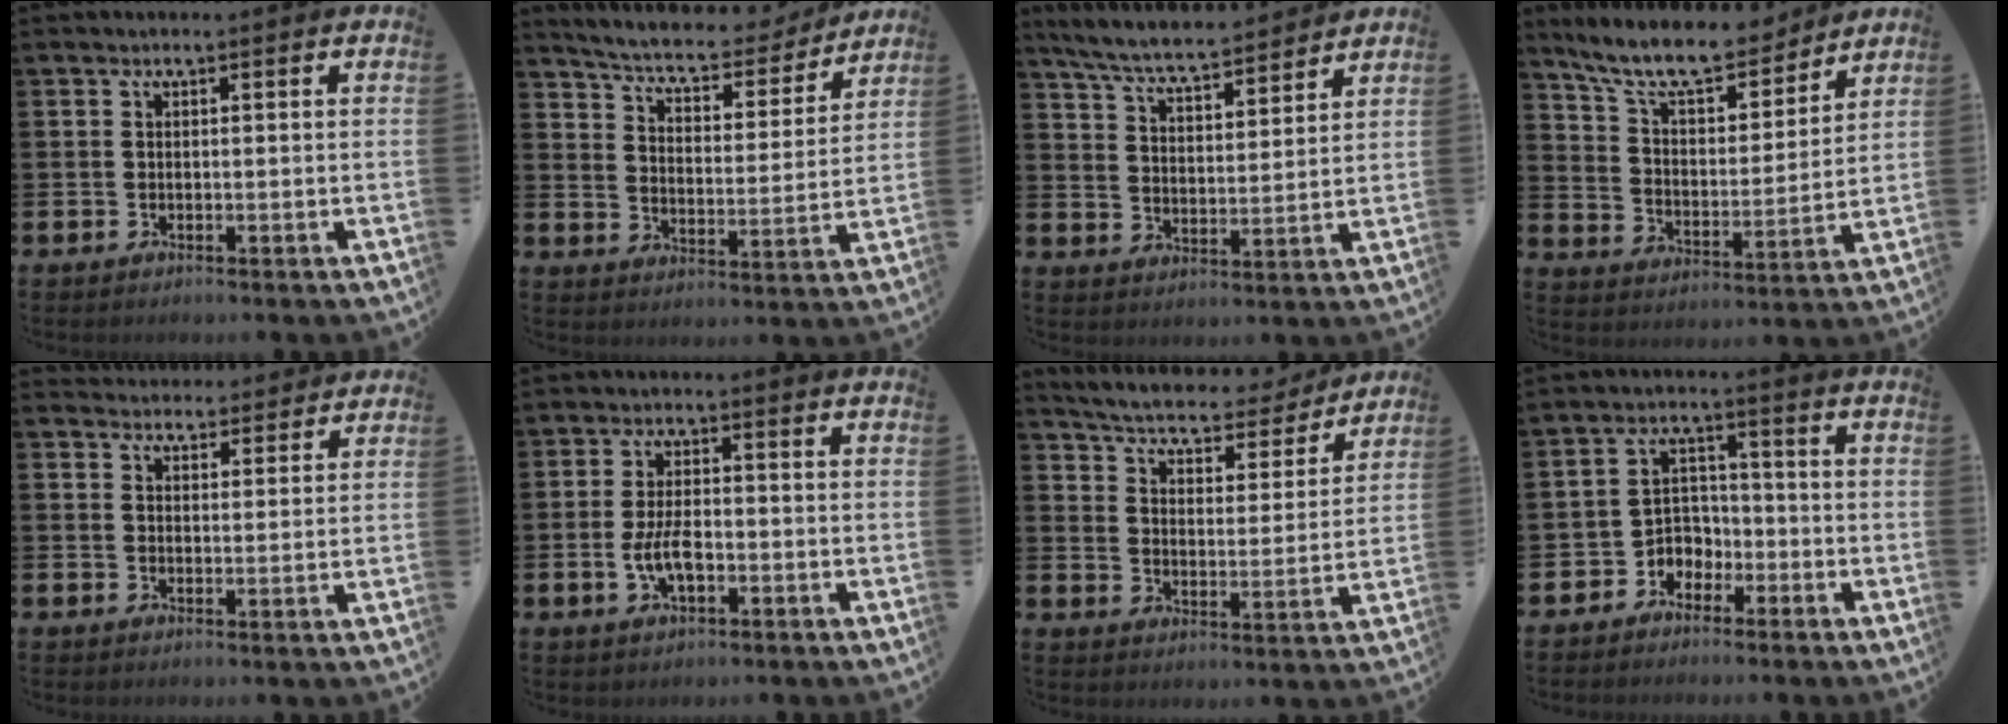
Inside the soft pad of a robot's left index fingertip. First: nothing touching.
{"total": 6.3, "force": [5.9, 1.4, 1.6], "torque": [-0.059, -0.046, 0.097]}
{"total": 6.6, "force": [6.2, 0.6, 1.9], "torque": [-0.068, -0.042, 0.109]}
{"total": 10.5, "force": [9.4, 2.6, 3.8], "torque": [-0.104, -0.063, 0.166]}
{"total": 3.6, "force": [3.5, 0.8, -0.3], "torque": [-0.005, -0.021, 0.065]}
{"total": 4.6, "force": [-1.1, 2.2, 3.9], "torque": [-0.074, 0.003, -0.021]}
{"total": 5.4, "force": [5.2, 1.2, 1.1], "torque": [-0.053, -0.041, 0.085]}
{"total": 3.4, "force": [-2.1, 2.6, 0.3], "torque": [-0.026, 0.001, -0.051]}